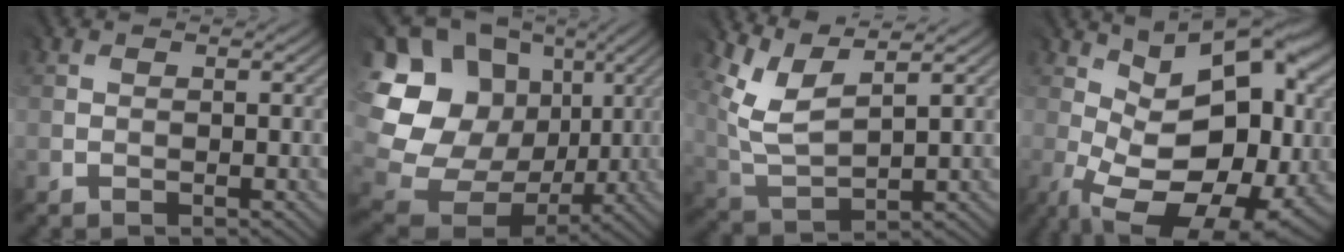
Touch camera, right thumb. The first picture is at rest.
{"total": 19.6, "force": [4.1, 16.9, 9.1], "torque": [-0.264, 0.007, 0.103]}
{"total": 5.9, "force": [4.1, 1.8, 3.7], "torque": [-0.100, -0.001, 0.095]}
{"total": 17.6, "force": [0.3, 10.0, 14.5], "torque": [-0.223, -0.015, 0.032]}